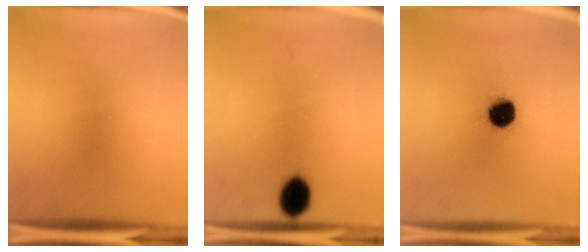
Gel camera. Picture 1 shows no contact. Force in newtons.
{"total": 6.3}
{"total": 9.6}